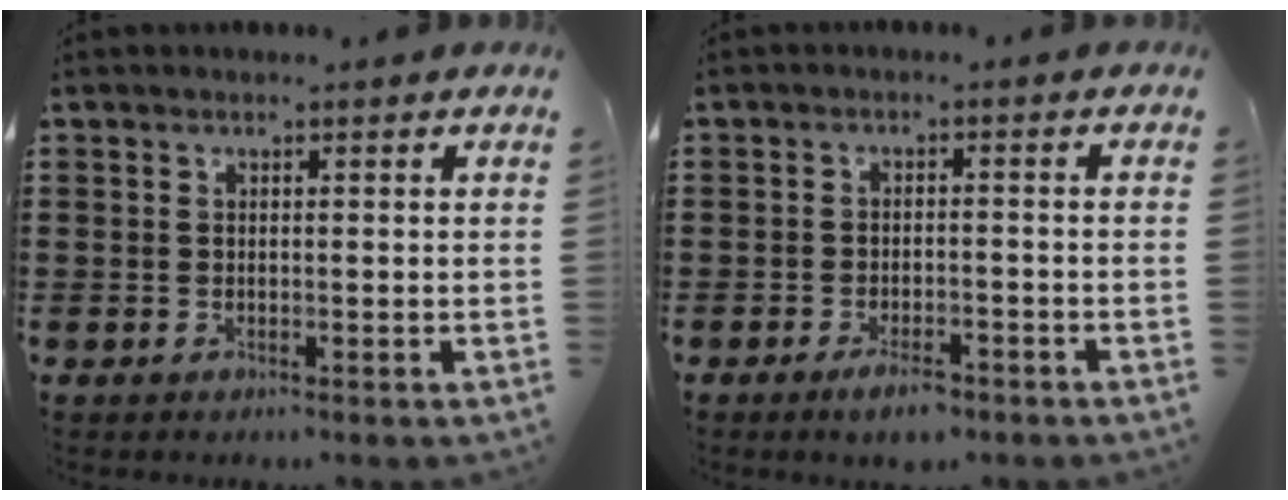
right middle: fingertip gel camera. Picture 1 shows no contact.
{"total": 3.1, "force": [-2.3, 0.9, 1.9], "torque": [-0.038, 0.002, -0.044]}